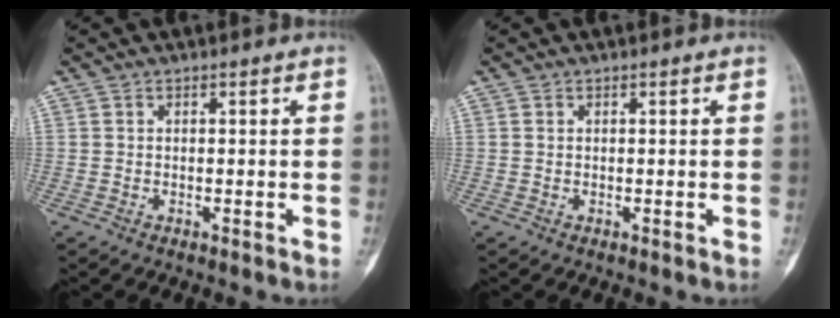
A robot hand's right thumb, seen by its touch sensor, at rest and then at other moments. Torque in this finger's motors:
{"motor_torque": [-0.14, -0.05, -0.12, 0.26, -0.06]}